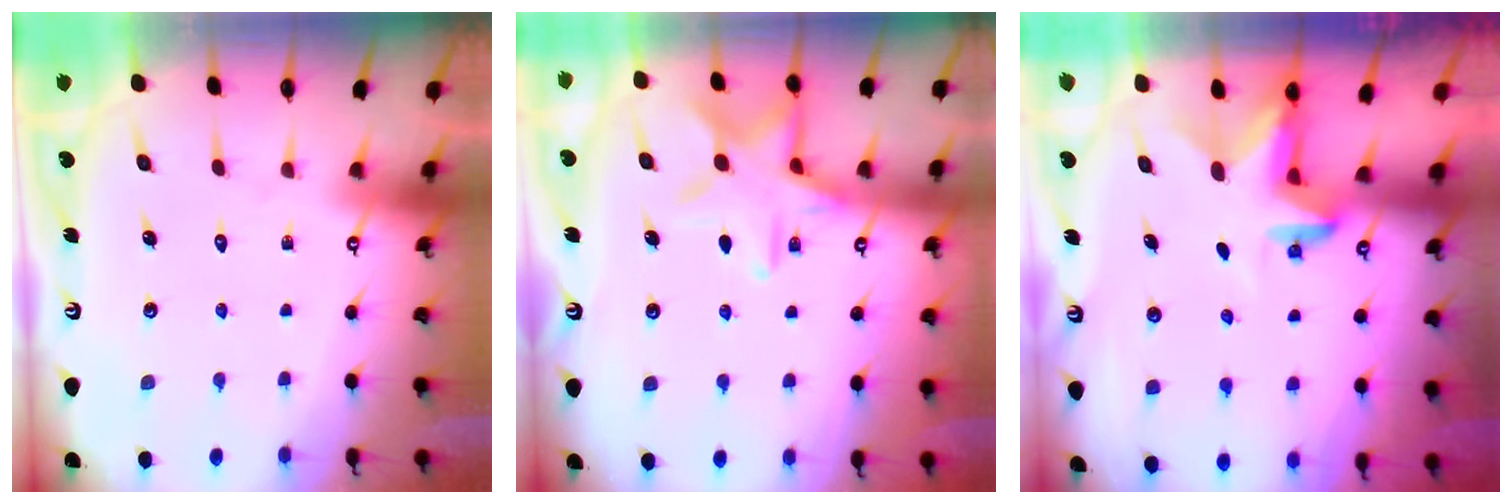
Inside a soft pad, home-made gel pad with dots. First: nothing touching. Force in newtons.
{"total": 13.6, "press": 13.6, "slide": 0.9}
{"total": 2.9, "press": 2.9, "slide": 0.1}